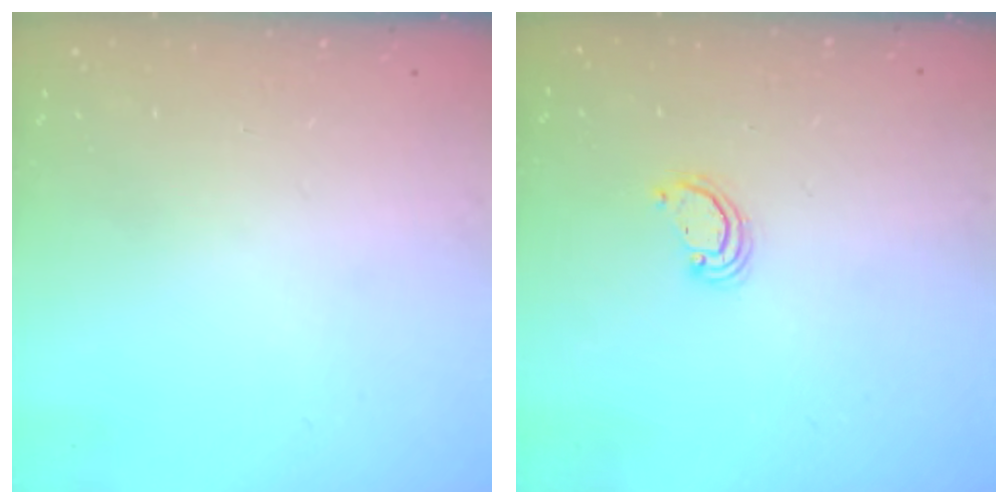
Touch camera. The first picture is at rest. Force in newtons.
{"total": 2.0, "press": 2.0, "slide": 0.2}